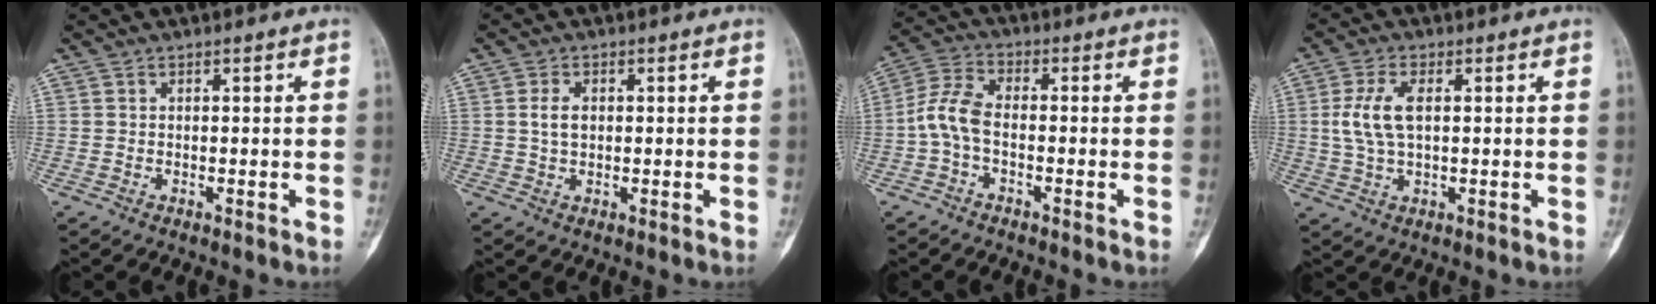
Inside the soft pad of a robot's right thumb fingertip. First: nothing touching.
{"total": 3.1, "force": [0.4, 2.0, 2.3], "torque": [-0.041, 0.002, 0.008]}
{"total": 6.6, "force": [-1.5, 3.4, 5.5], "torque": [-0.120, 0.021, -0.041]}
{"total": 7.3, "force": [1.1, 3.5, 6.3], "torque": [-0.142, 0.003, 0.021]}